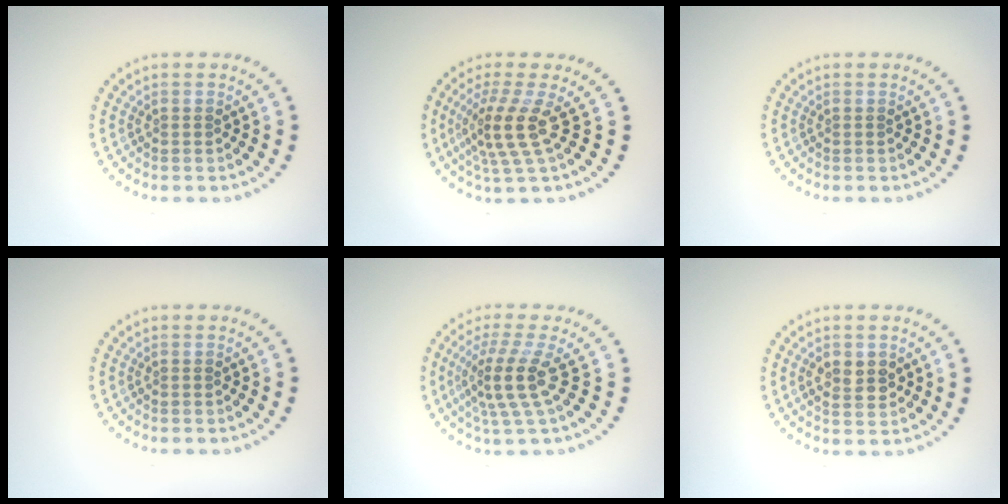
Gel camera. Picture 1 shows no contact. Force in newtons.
{"total": 3.8, "press": 2.9, "slide": 2.6}
{"total": 0.0}
{"total": 0.0}
{"total": 4.1, "press": 2.9, "slide": 2.8}
{"total": 2.4, "press": 2.4, "slide": 0.2}